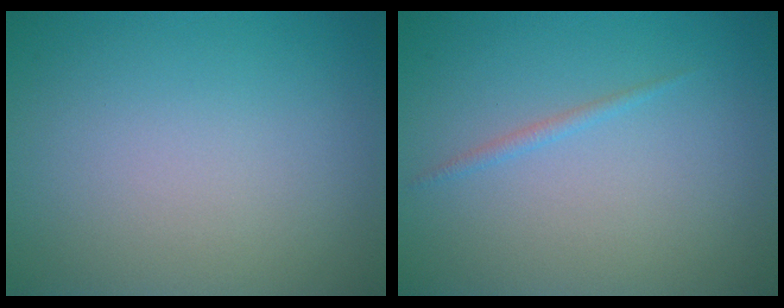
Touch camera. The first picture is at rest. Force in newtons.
{"total": 0.7, "press": 0.7, "slide": 0.0}